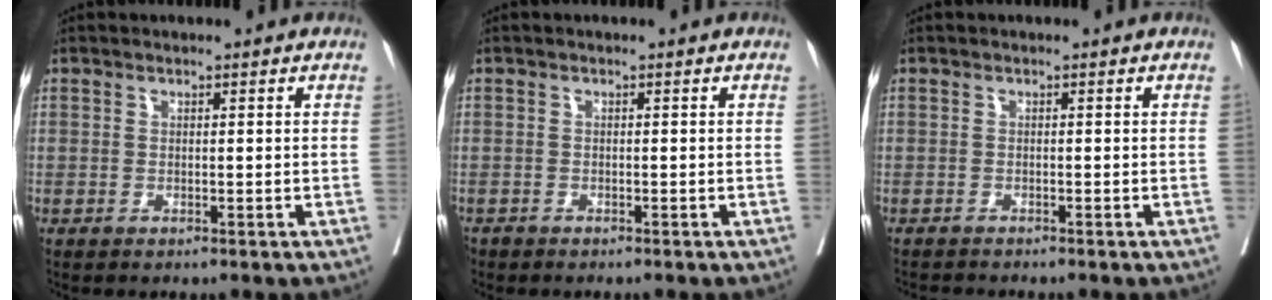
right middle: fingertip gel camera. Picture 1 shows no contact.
{"total": 1.1, "force": [-1.0, 0.4, 0.1], "torque": [-0.008, -0.002, -0.020]}
{"total": 1.9, "force": [-1.9, -0.2, 0.3], "torque": [-0.005, -0.006, -0.030]}